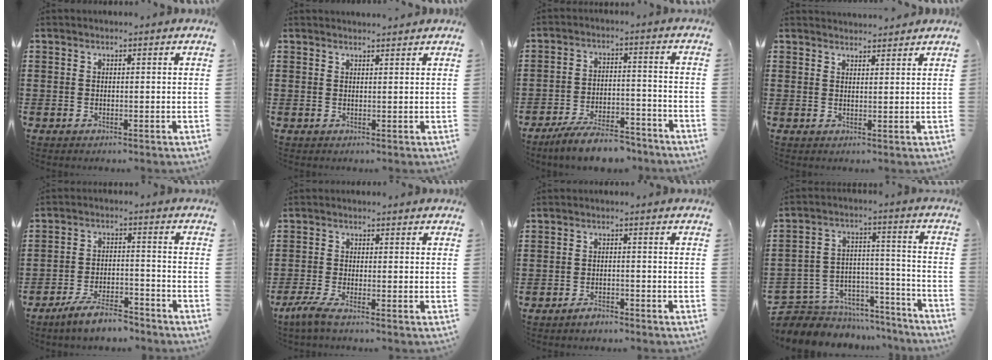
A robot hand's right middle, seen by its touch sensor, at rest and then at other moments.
{"total": 1.3, "force": [1.3, -0.2, 0.1], "torque": [-0.004, -0.002, 0.024]}
{"total": 7.6, "force": [-6.8, 1.4, 3.0], "torque": [-0.052, 0.012, -0.129]}
{"total": 2.2, "force": [2.2, 0.1, -0.4], "torque": [0.008, -0.005, 0.042]}
{"total": 6.5, "force": [-5.7, 1.0, 2.9], "torque": [-0.057, 0.003, -0.109]}
{"total": 3.0, "force": [-2.2, 0.0, 2.1], "torque": [-0.057, -0.010, -0.047]}
{"total": 2.0, "force": [-1.9, 0.6, 0.6], "torque": [-0.013, 0.002, -0.037]}
{"total": 6.0, "force": [-5.0, 3.4, 0.2], "torque": [-0.015, 0.010, -0.097]}